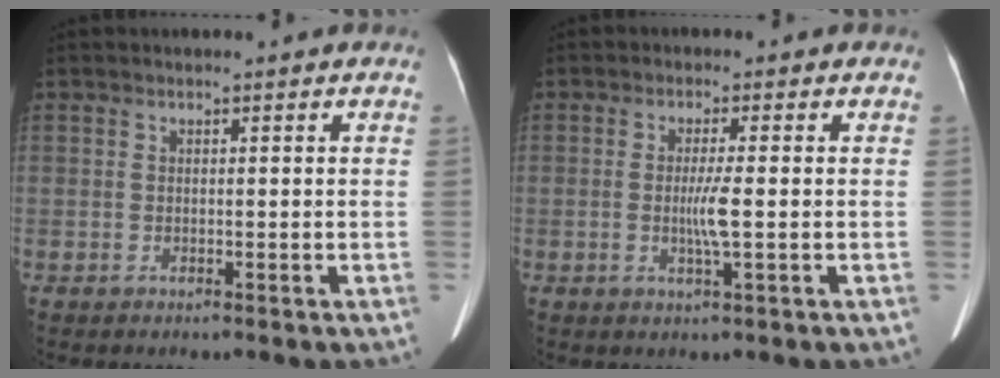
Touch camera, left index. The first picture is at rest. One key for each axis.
{"total": 3.7, "fx": -0.4, "fy": -0.2, "fz": 3.7, "tx": -0.074, "ty": -0.007, "tz": -0.007}